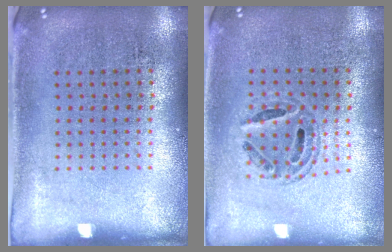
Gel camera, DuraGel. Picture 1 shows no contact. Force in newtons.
{"total": 0.7, "press": 0.7, "slide": 0.1}